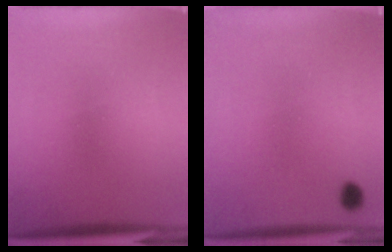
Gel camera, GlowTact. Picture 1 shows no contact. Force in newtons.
{"total": 2.9}